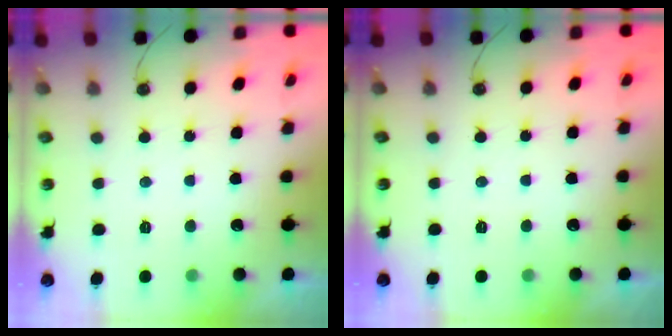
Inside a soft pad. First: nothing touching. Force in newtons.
{"total": 0.0}